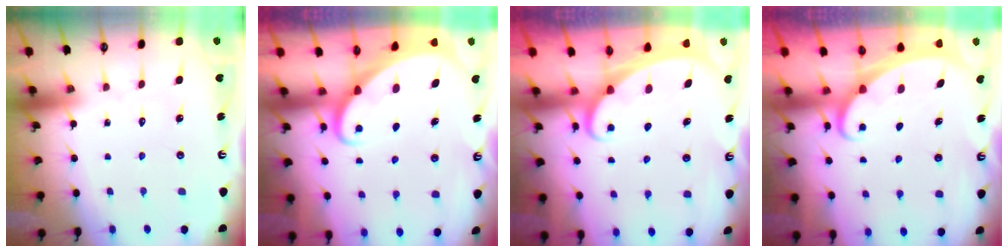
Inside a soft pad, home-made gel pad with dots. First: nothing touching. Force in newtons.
{"total": 2.4, "press": 2.4, "slide": 0.3}
{"total": 1.9, "press": 1.9, "slide": 0.3}
{"total": 2.0, "press": 2.0, "slide": 0.3}